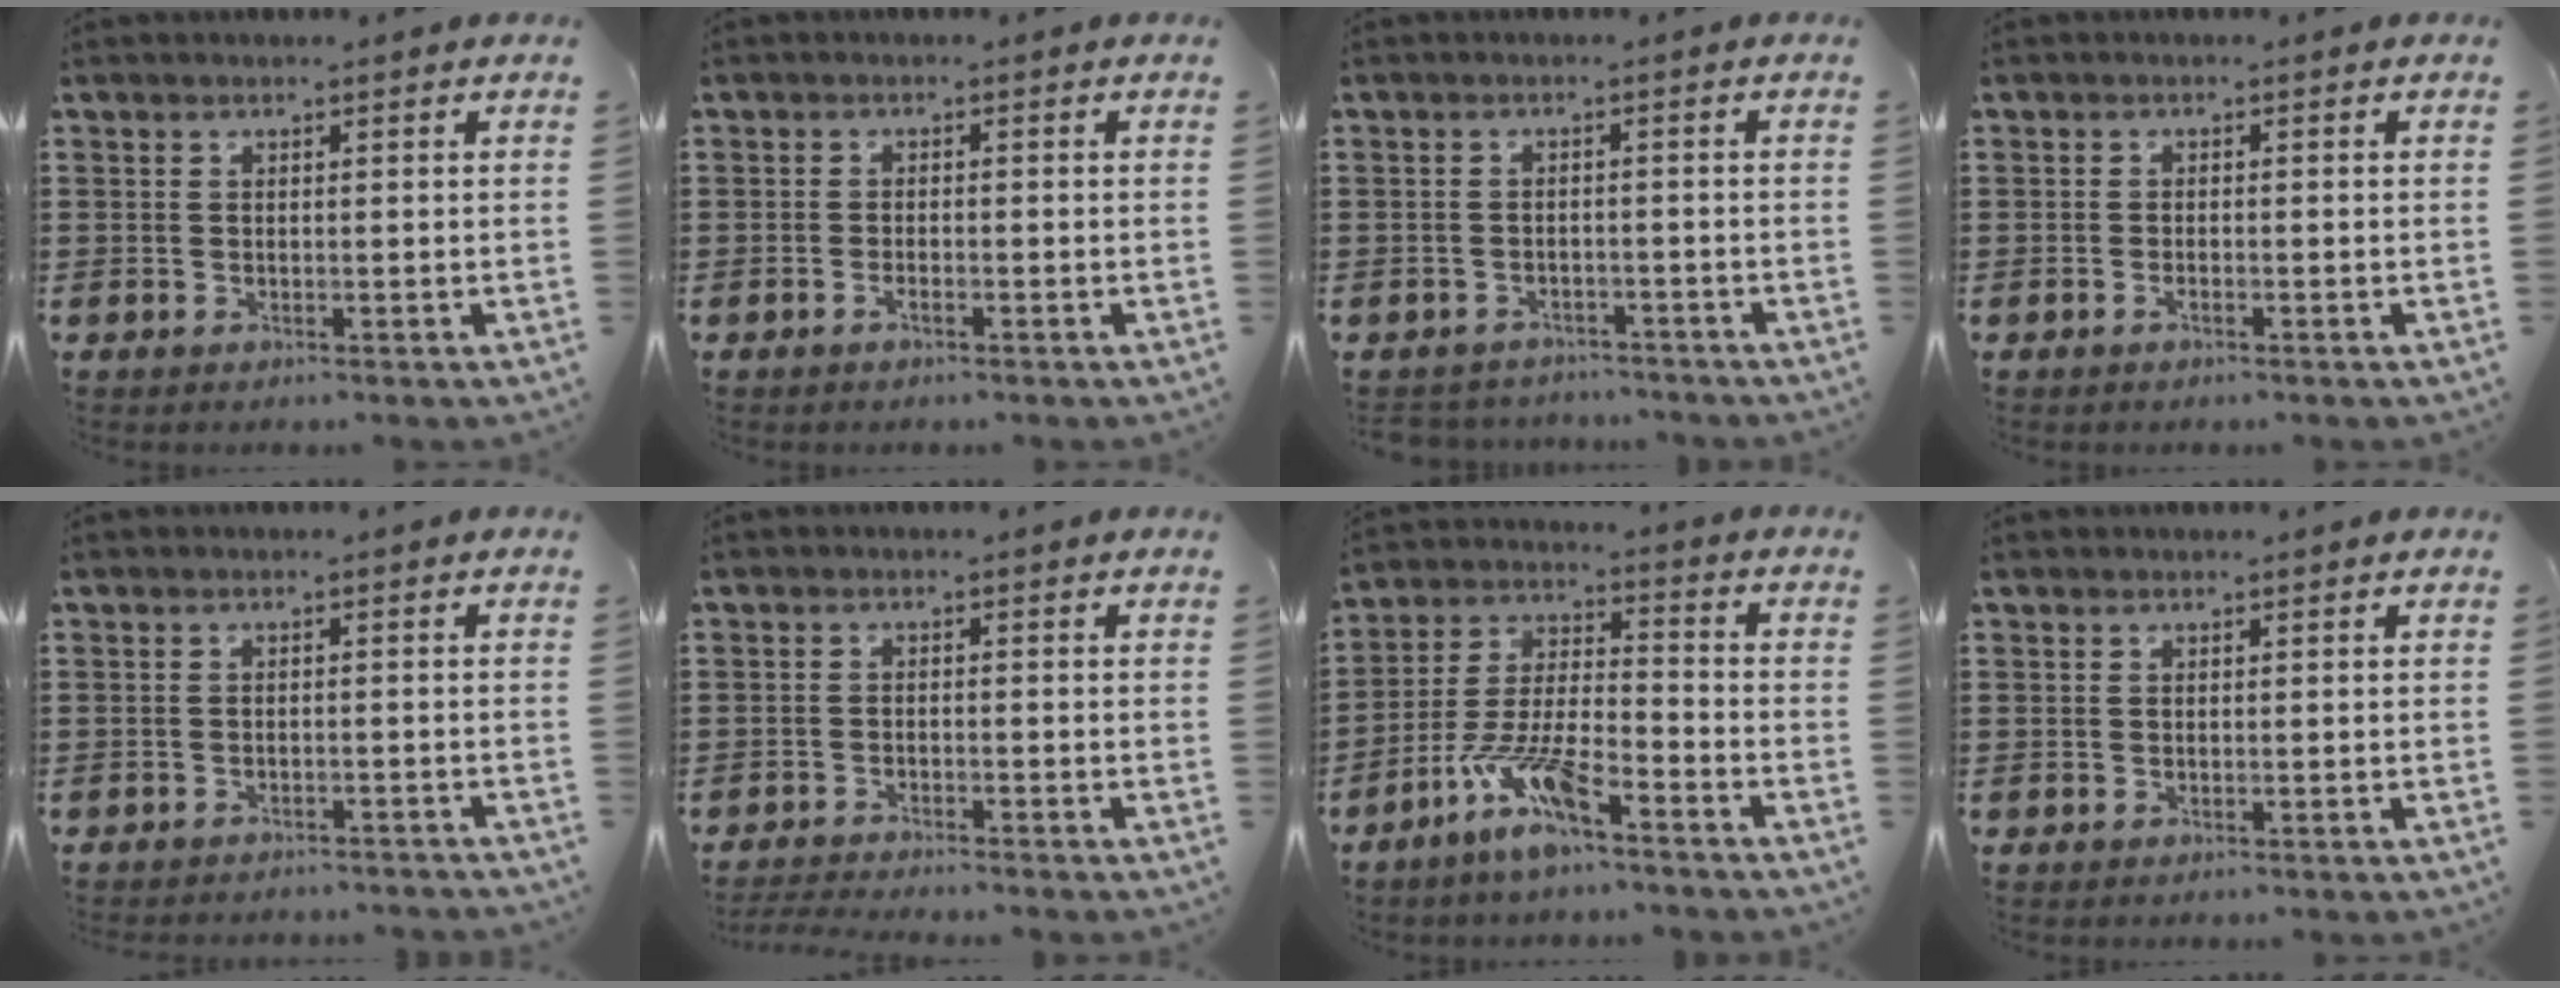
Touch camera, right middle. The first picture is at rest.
{"total": 1.3, "force": [-0.8, 0.3, 1.0], "torque": [-0.028, -0.007, -0.016]}
{"total": 2.2, "force": [-2.2, 0.4, -0.2], "torque": [-0.005, -0.002, -0.050]}
{"total": 1.0, "force": [-0.7, 0.2, 0.7], "torque": [-0.017, -0.007, -0.010]}
{"total": 1.6, "force": [-1.6, 0.0, 0.0], "torque": [-0.006, 0.000, -0.034]}
{"total": 2.4, "force": [-2.3, 0.0, 0.4], "torque": [-0.008, -0.001, -0.048]}
{"total": 9.5, "force": [-6.7, 2.1, 6.4], "torque": [-0.147, -0.006, -0.130]}
{"total": 0.0}